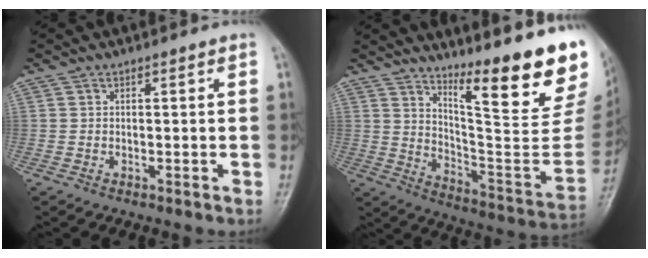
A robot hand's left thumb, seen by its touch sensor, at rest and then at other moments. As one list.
[{"total": 23.7, "force": [15.8, 4.1, 17.2], "torque": [-0.223, -0.111, 0.234]}]